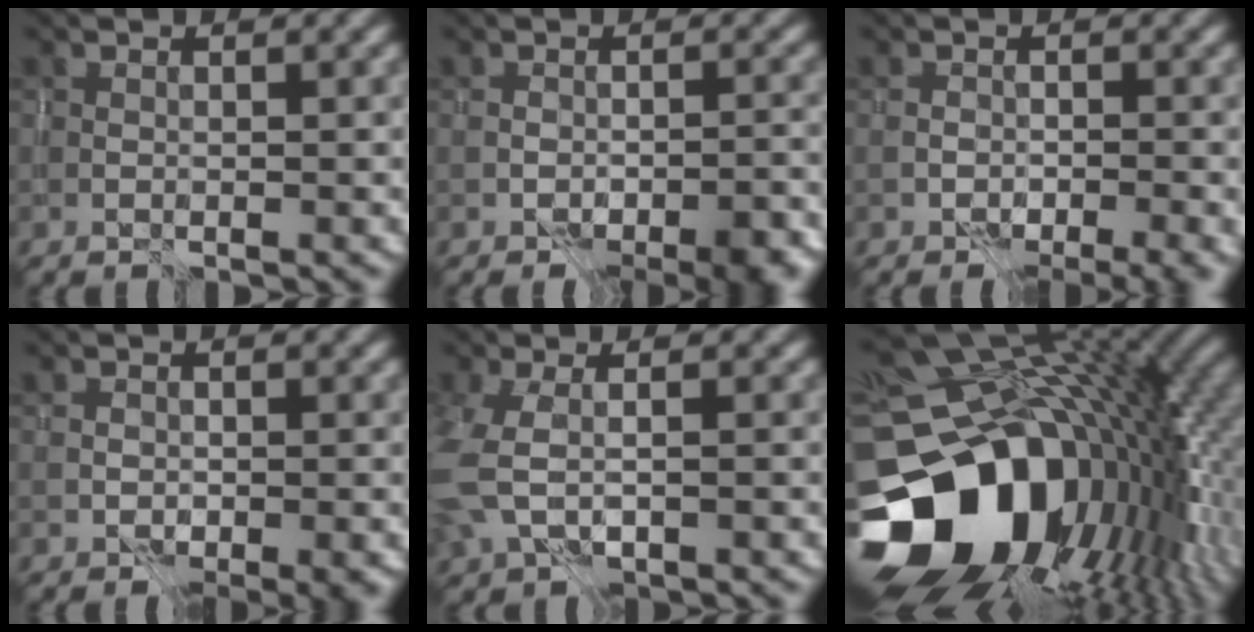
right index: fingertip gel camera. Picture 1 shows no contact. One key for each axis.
{"total": 4.5, "fx": -3.0, "fy": 1.8, "fz": 2.9, "tx": -0.038, "ty": -0.005, "tz": -0.037}
{"total": 3.3, "fx": -2.1, "fy": 1.5, "fz": 2.1, "tx": -0.027, "ty": -0.012, "tz": -0.030}
{"total": 2.0, "fx": -1.1, "fy": 1.0, "fz": 1.4, "tx": -0.023, "ty": -0.010, "tz": -0.010}
{"total": 4.4, "fx": -1.1, "fy": 2.5, "fz": 3.4, "tx": -0.100, "ty": -0.010, "tz": -0.021}
{"total": 20.4, "fx": -5.4, "fy": 14.2, "fz": 13.5, "tx": -0.268, "ty": -0.053, "tz": -0.070}